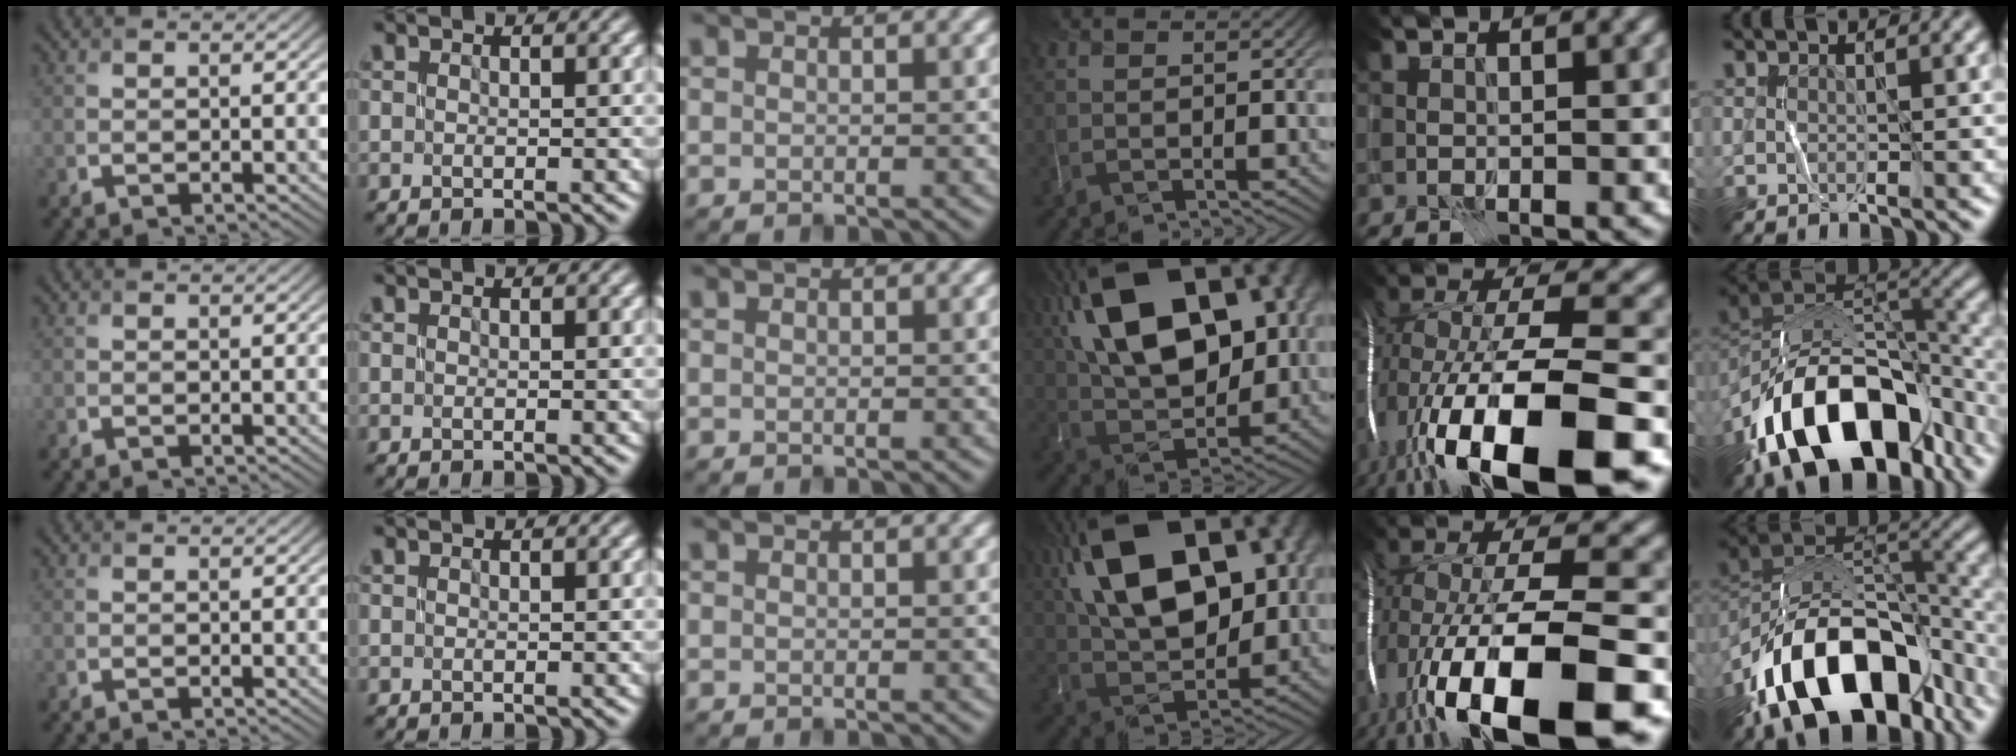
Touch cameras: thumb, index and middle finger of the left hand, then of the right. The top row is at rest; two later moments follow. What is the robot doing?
{"motion": "open", "object": "stapler"}